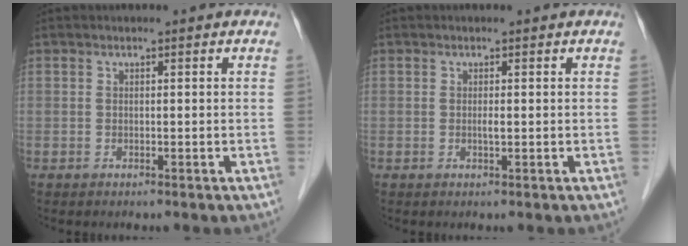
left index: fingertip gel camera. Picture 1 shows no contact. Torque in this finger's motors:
{"motor_torque": [0.19, 0.13, -0.02, 0.02]}